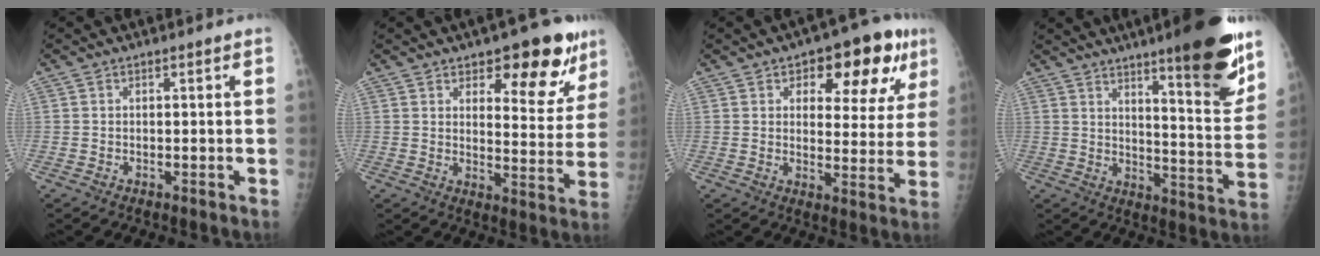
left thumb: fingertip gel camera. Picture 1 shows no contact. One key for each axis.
{"total": 13.6, "fx": 8.3, "fy": 6.0, "fz": 9.0, "tx": -0.058, "ty": -0.047, "tz": 0.112}
{"total": 14.5, "fx": 6.9, "fy": 7.2, "fz": 10.6, "tx": -0.085, "ty": -0.008, "tz": 0.089}
{"total": 18.0, "fx": 11.8, "fy": 2.7, "fz": 13.4, "tx": -0.150, "ty": -0.078, "tz": 0.171}